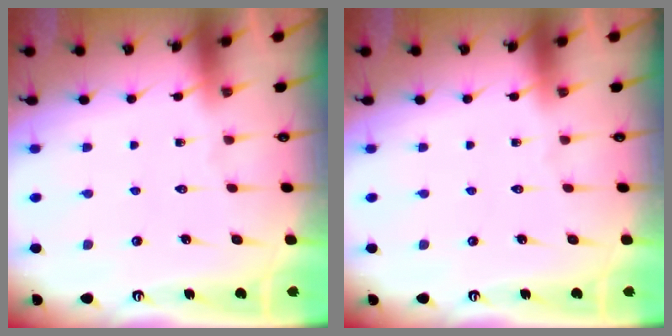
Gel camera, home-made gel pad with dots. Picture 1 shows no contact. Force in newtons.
{"total": 0.0}